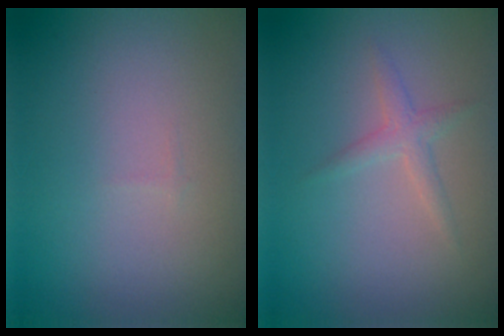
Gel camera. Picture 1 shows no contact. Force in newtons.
{"total": 1.6, "press": 1.6, "slide": 0.0}